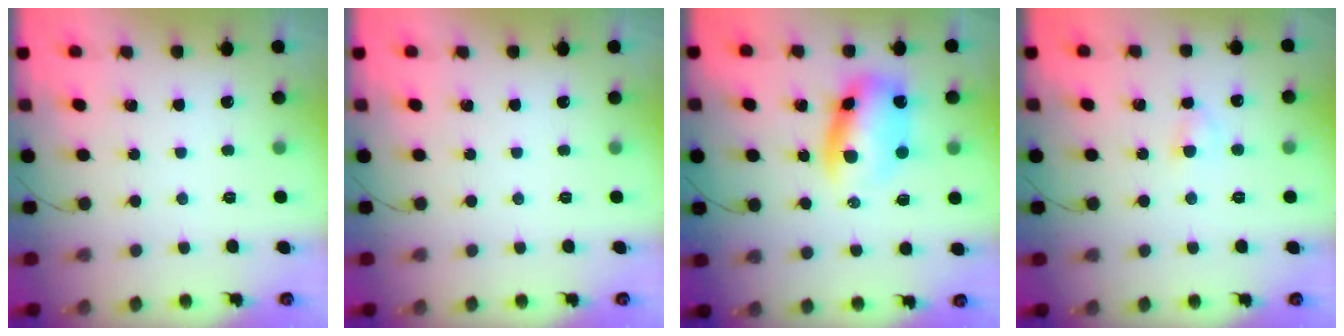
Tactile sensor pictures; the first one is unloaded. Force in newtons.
{"total": 0.0}
{"total": 10.4, "press": 10.0, "slide": 2.9}
{"total": 3.3, "press": 3.0, "slide": 1.2}